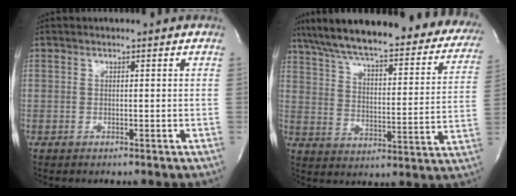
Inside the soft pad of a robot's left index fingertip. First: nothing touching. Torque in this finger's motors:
{"motor_torque": [1.06, -1.08, 0.71, 0.21]}